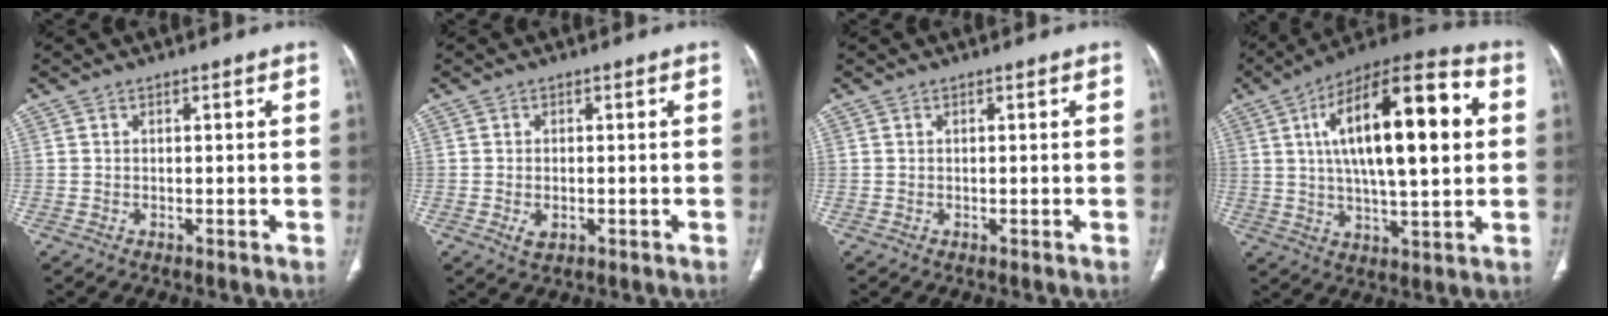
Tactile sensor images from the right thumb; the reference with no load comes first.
{"total": 2.7, "force": [-0.7, 1.7, 2.0], "torque": [-0.034, 0.002, -0.006]}
{"total": 0.0}
{"total": 23.7, "force": [4.7, 8.5, 21.6], "torque": [-0.338, 0.013, 0.067]}